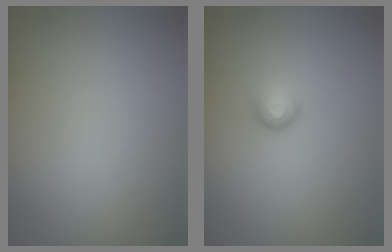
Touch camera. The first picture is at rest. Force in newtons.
{"total": 1.6, "press": 1.0, "slide": 1.2}